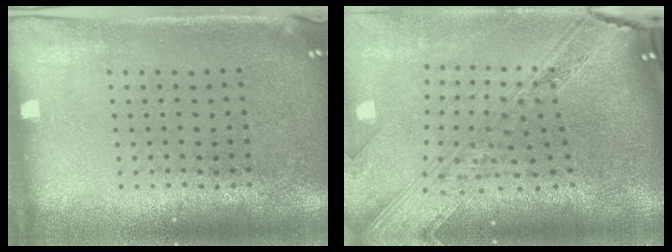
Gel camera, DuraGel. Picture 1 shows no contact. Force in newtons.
{"total": 4.1, "press": 2.9, "slide": 2.9}